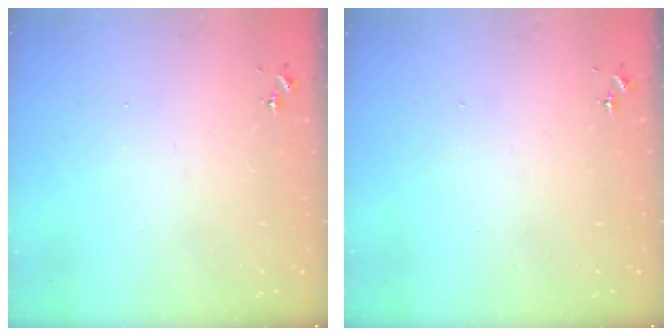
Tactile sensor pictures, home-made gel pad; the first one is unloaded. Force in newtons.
{"total": 0.0}